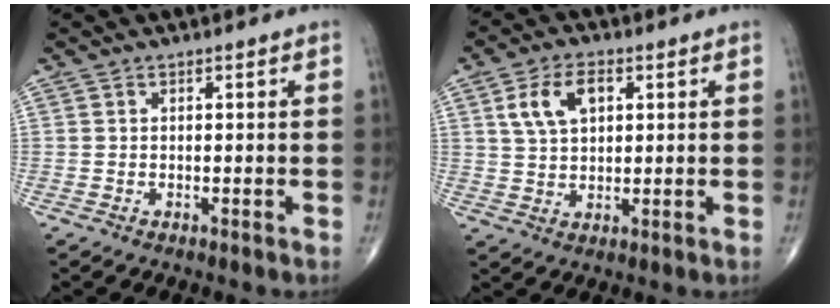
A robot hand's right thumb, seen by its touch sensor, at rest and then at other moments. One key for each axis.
{"total": 7.8, "fx": 2.6, "fy": 4.6, "fz": 5.6, "tx": -0.098, "ty": 0.001, "tz": 0.050}